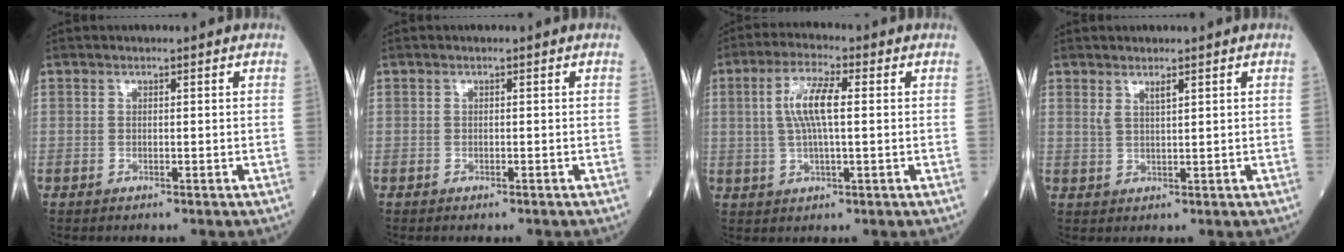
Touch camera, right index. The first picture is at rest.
{"total": 0.0}
{"total": 7.0, "force": [1.1, 1.2, 6.8], "torque": [-0.141, 0.009, 0.022]}
{"total": 1.7, "force": [1.2, 0.1, 1.2], "torque": [-0.030, 0.002, 0.030]}